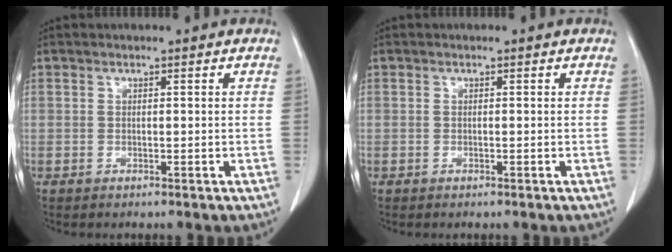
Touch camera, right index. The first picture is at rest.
{"total": 0.0}